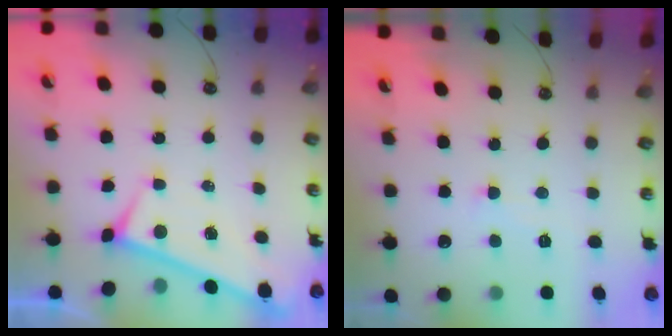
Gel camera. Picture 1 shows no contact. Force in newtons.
{"total": 0.8, "press": 0.6, "slide": 0.5}